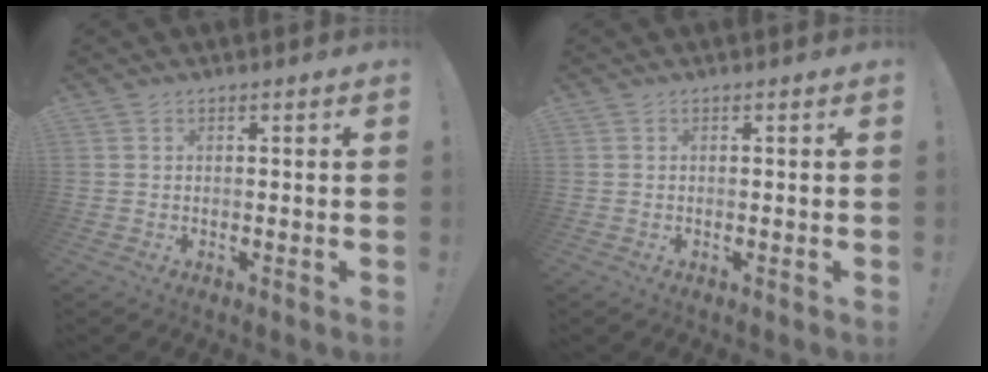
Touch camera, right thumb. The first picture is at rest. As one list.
[{"total": 0.0}]